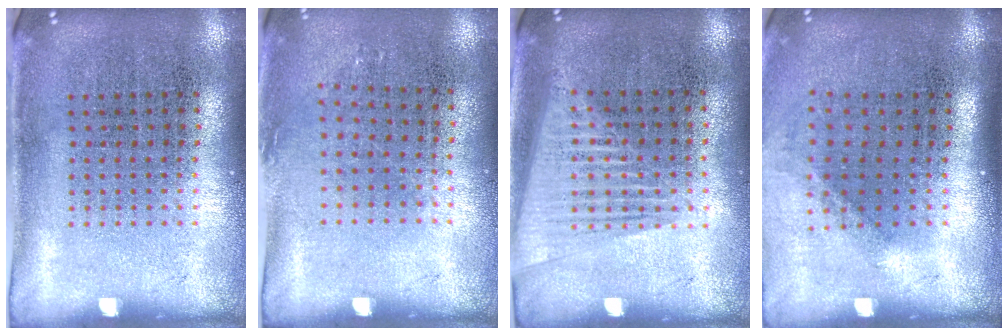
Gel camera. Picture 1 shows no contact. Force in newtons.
{"total": 0.8, "press": 0.6, "slide": 0.5}
{"total": 1.6, "press": 1.4, "slide": 0.6}
{"total": 1.3, "press": 0.9, "slide": 0.9}